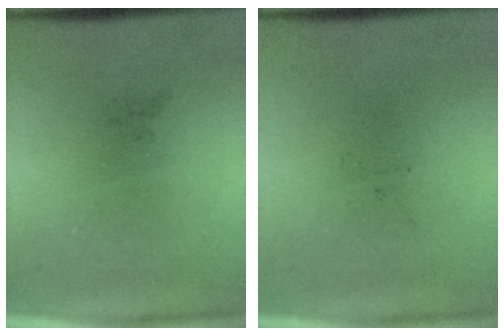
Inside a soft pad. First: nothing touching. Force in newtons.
{"total": 0.0}